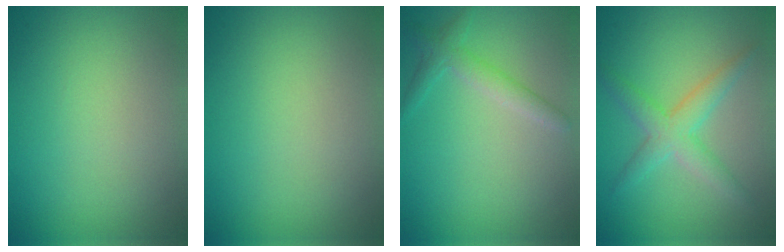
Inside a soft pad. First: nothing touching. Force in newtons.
{"total": 0.0}
{"total": 1.9, "press": 1.9, "slide": 0.1}
{"total": 2.3, "press": 2.3, "slide": 0.1}